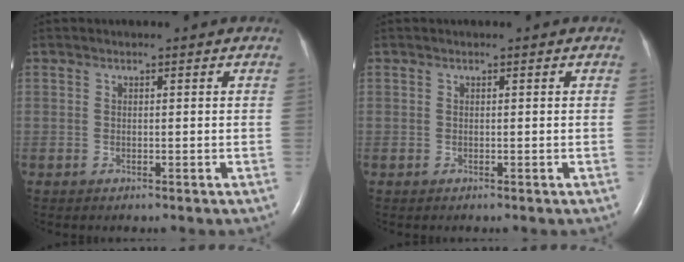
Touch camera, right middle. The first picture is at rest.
{"total": 0.0}